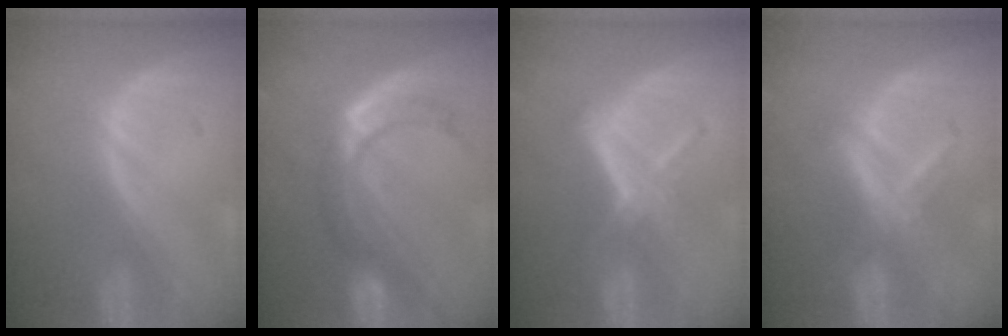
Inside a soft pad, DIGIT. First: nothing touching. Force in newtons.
{"total": 8.2, "press": 7.2, "slide": 3.9}
{"total": 5.9, "press": 5.1, "slide": 3.0}
{"total": 5.5, "press": 5.4, "slide": 1.1}